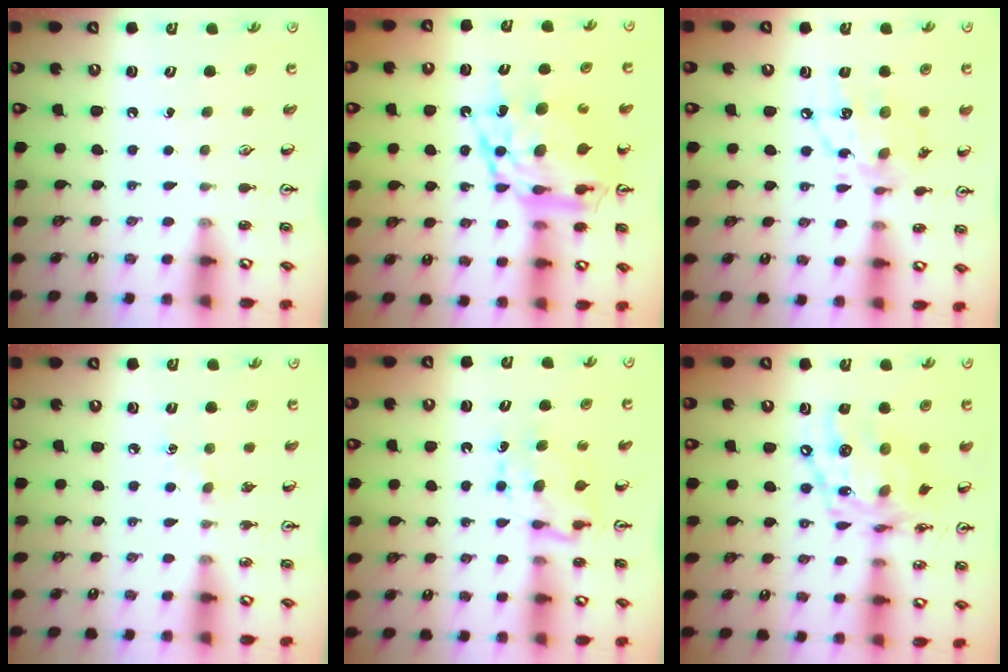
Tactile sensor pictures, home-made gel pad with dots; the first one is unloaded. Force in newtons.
{"total": 16.6, "press": 16.5, "slide": 2.1}
{"total": 13.5, "press": 13.4, "slide": 1.0}
{"total": 3.1, "press": 3.1, "slide": 0.5}
{"total": 7.2, "press": 7.1, "slide": 0.8}
{"total": 15.9, "press": 15.8, "slide": 1.1}